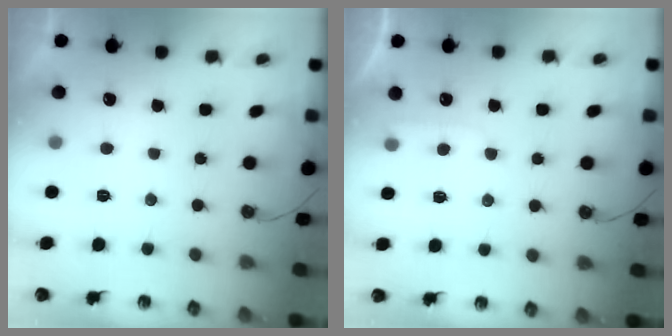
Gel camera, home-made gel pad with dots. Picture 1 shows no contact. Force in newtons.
{"total": 5.0, "press": 4.9, "slide": 0.5}